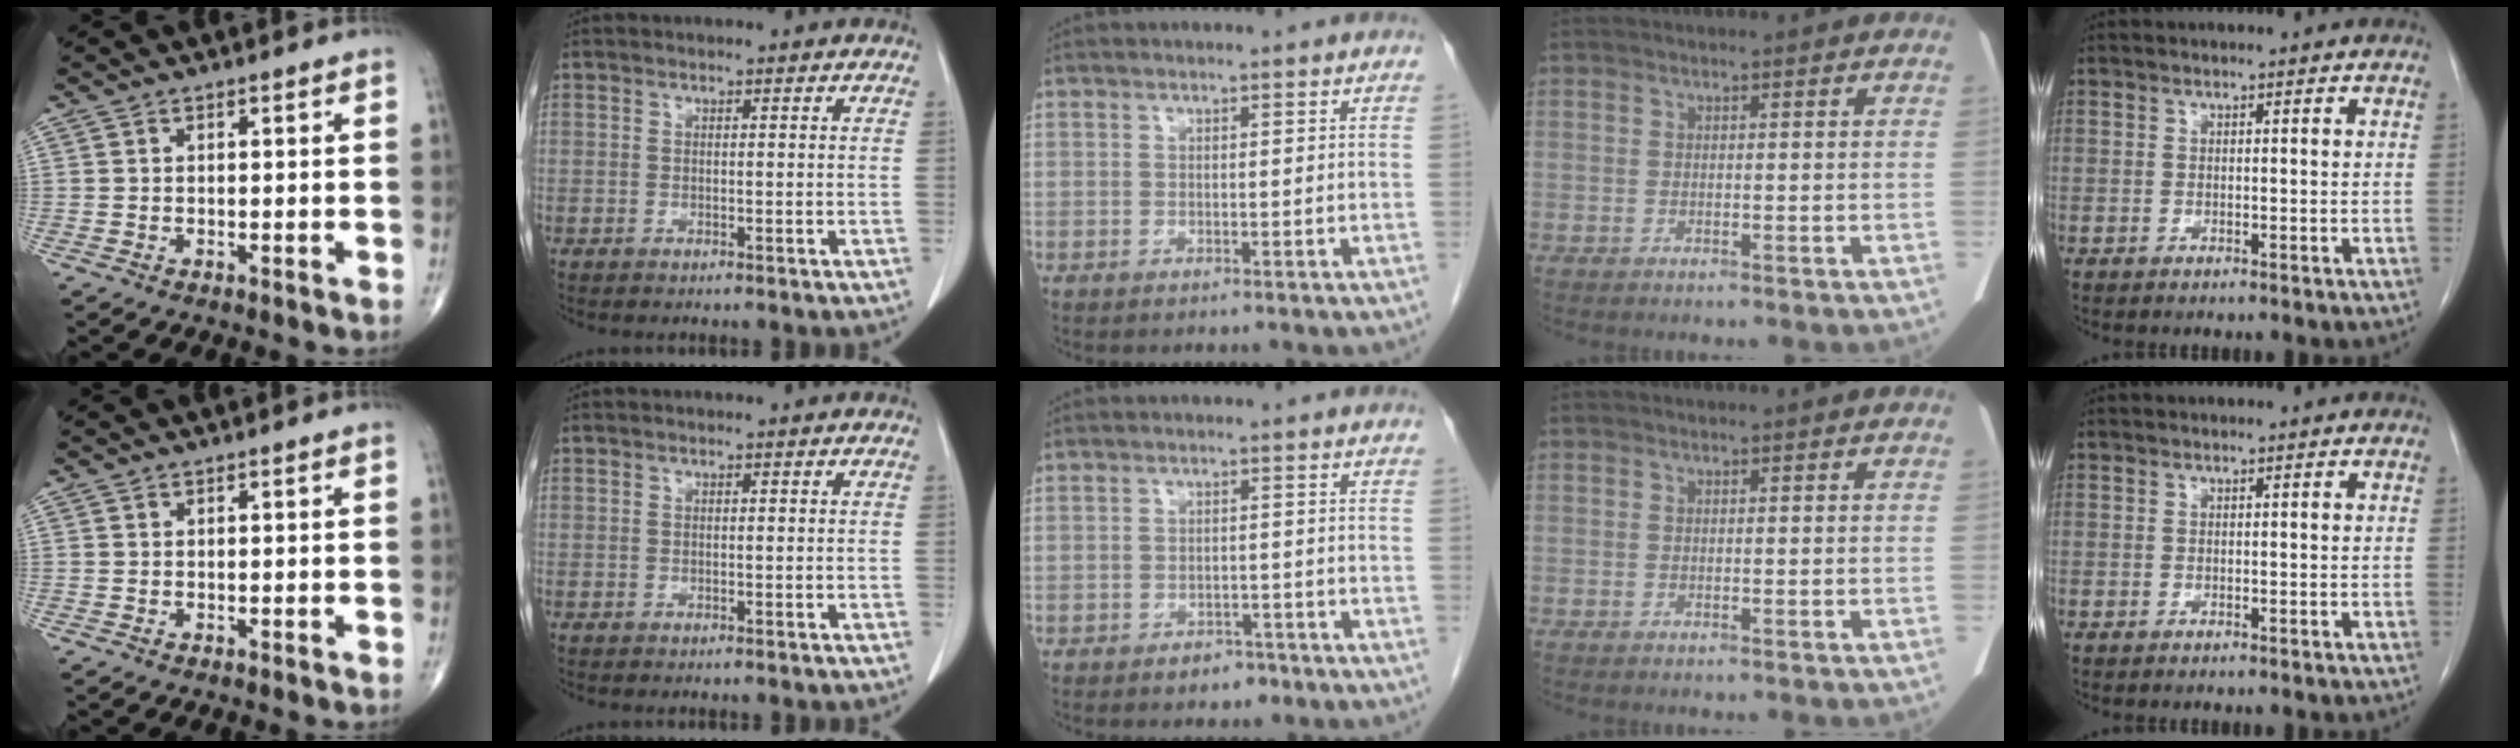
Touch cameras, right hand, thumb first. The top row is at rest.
{"middle": {"total": 2.5, "force": [-1.8, 1.5, 1.0], "torque": [-0.013, 0.004, -0.020]}}